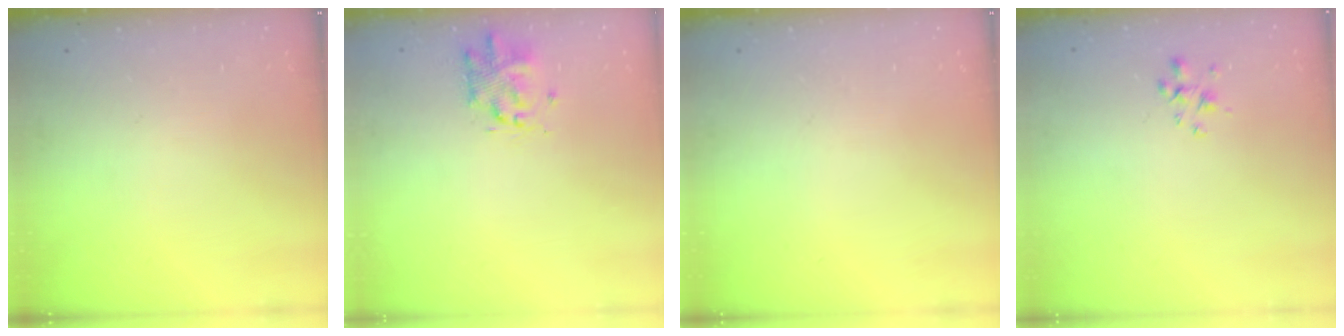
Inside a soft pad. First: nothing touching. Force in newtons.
{"total": 2.6, "press": 2.5, "slide": 0.9}
{"total": 0.0}
{"total": 1.7, "press": 1.5, "slide": 0.8}